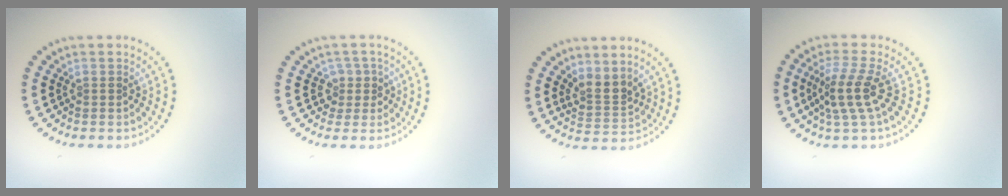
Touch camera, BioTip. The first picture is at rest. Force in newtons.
{"total": 2.0, "press": 1.5, "slide": 1.3}
{"total": 2.6, "press": 1.9, "slide": 1.8}
{"total": 3.5, "press": 2.8, "slide": 2.1}